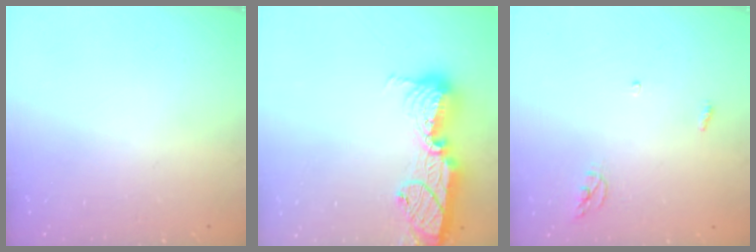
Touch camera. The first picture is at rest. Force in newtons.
{"total": 14.9, "press": 14.9, "slide": 0.9}
{"total": 3.6, "press": 3.6, "slide": 0.3}